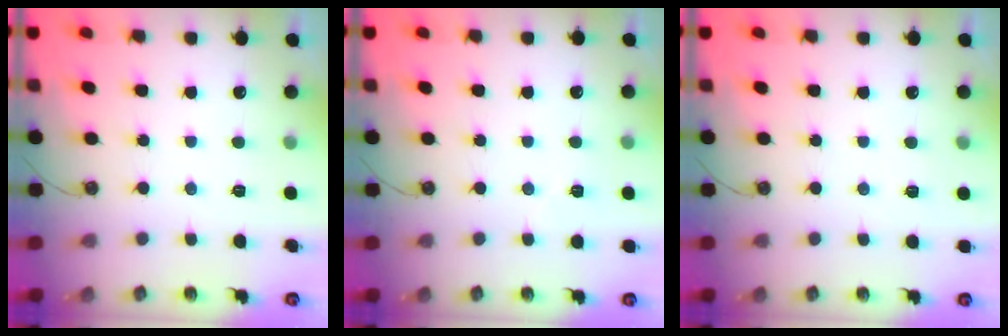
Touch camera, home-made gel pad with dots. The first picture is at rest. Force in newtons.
{"total": 2.6, "press": 2.2, "slide": 1.5}
{"total": 2.1, "press": 0.8, "slide": 2.0}